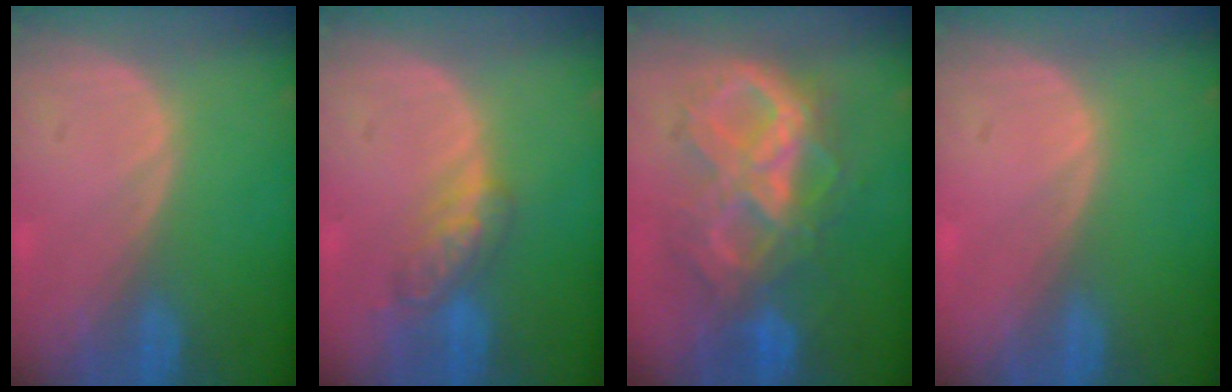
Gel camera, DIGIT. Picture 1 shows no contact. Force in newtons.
{"total": 5.3, "press": 4.8, "slide": 2.1}
{"total": 10.7, "press": 10.6, "slide": 1.1}
{"total": 0.0}